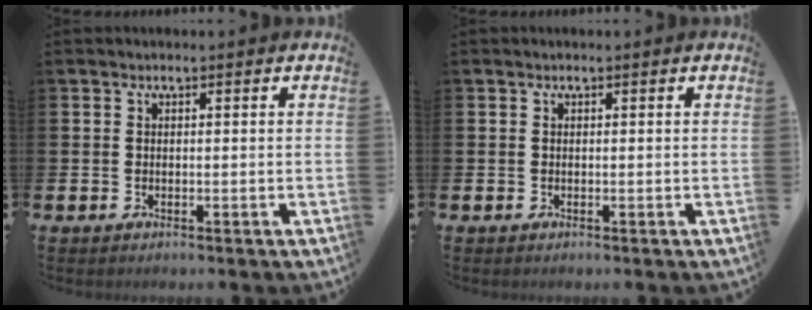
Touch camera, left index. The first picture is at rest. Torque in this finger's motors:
{"motor_torque": [-0.04, 0.11, -0.02, -0.01]}